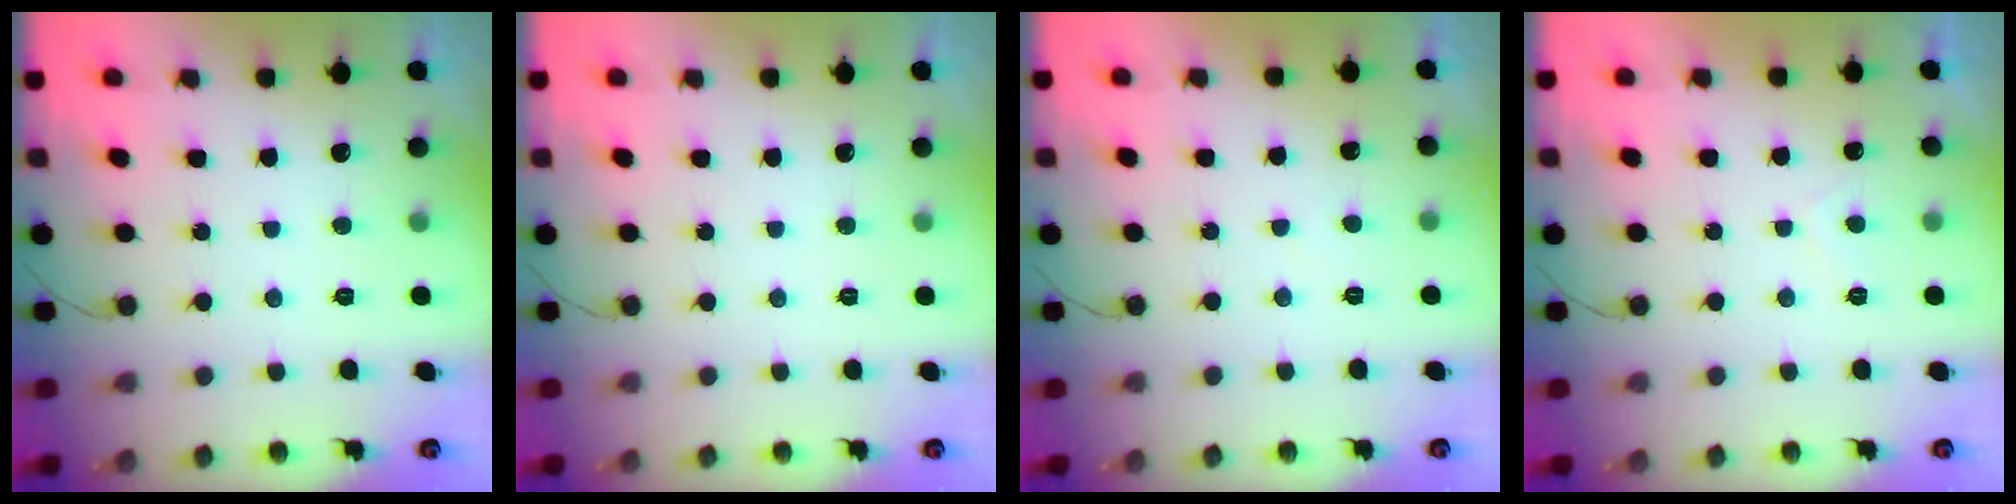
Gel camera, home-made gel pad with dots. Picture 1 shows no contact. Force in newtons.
{"total": 0.0}
{"total": 1.3, "press": 1.3, "slide": 0.4}
{"total": 1.5, "press": 1.4, "slide": 0.6}